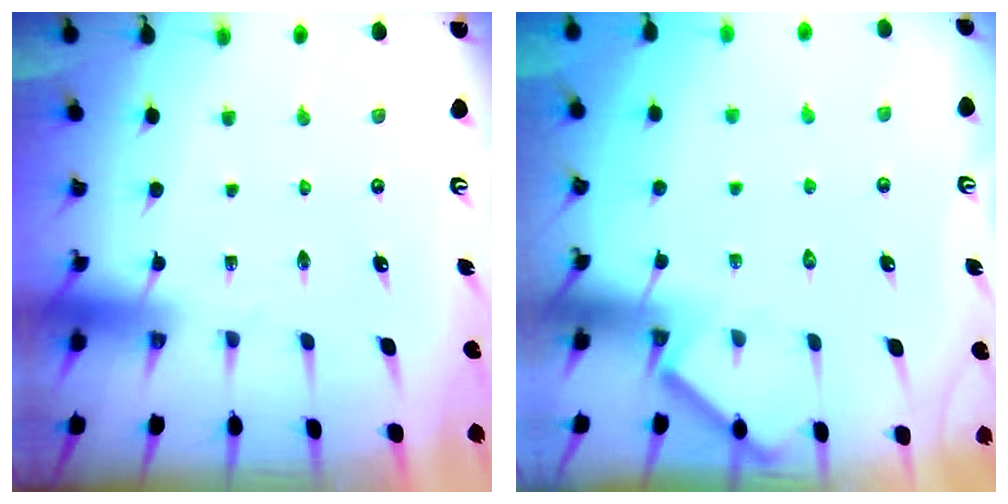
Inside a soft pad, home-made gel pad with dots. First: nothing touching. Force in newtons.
{"total": 3.4, "press": 3.3, "slide": 0.4}